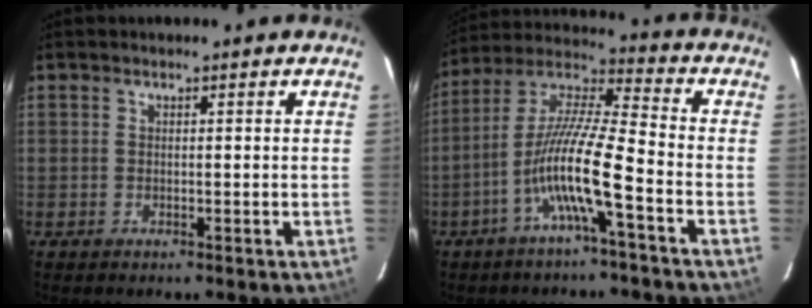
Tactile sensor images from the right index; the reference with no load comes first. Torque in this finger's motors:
{"motor_torque": [1.82, -0.32, 1.05, 0.21]}